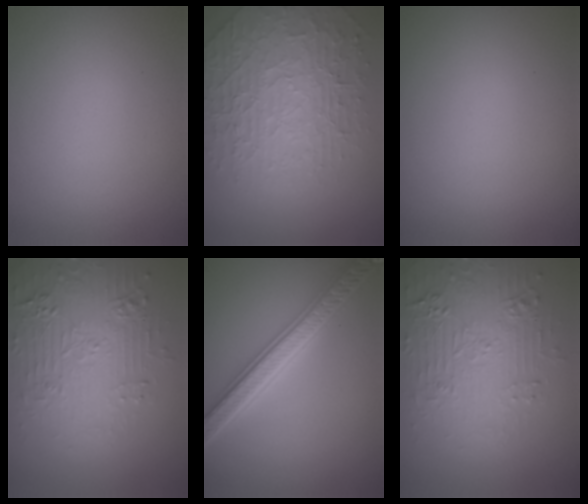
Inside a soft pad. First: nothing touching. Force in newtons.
{"total": 5.3, "press": 4.8, "slide": 2.2}
{"total": 0.0}
{"total": 4.8, "press": 4.1, "slide": 2.4}
{"total": 5.5, "press": 5.4, "slide": 1.1}
{"total": 4.9, "press": 4.2, "slide": 2.4}